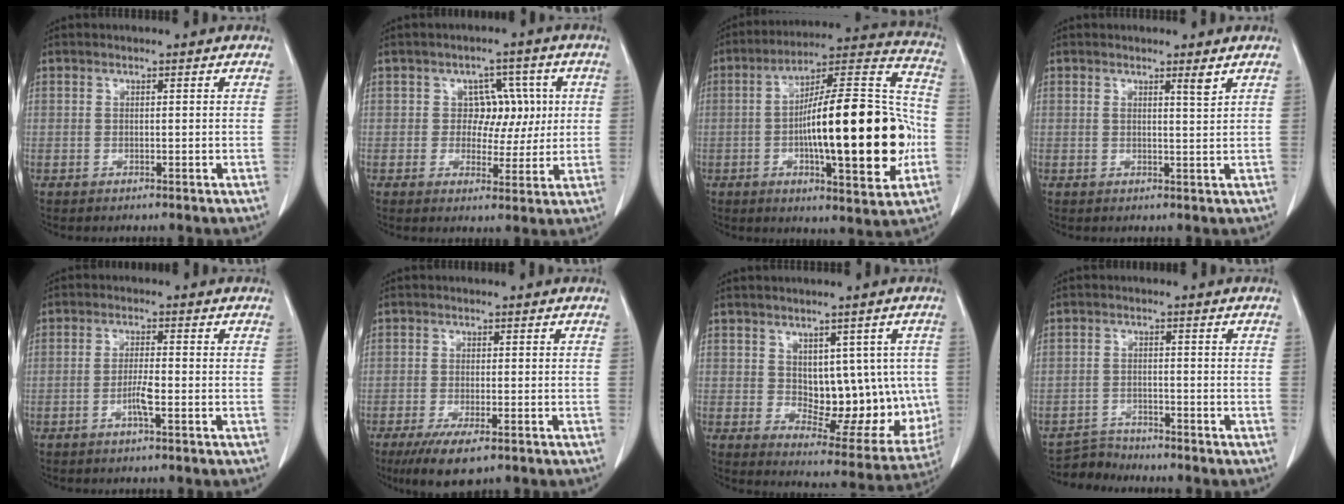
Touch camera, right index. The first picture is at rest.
{"total": 5.6, "force": [0.9, 4.6, 3.0], "torque": [-0.022, 0.015, 0.015]}
{"total": 24.6, "force": [-3.6, 5.0, 23.8], "torque": [-0.340, 0.022, -0.052]}
{"total": 1.8, "force": [1.3, -0.3, 1.3], "torque": [-0.021, -0.009, 0.019]}
{"total": 3.2, "force": [-1.2, 0.2, 3.0], "torque": [-0.058, -0.002, -0.024]}
{"total": 6.1, "force": [-3.8, 1.7, 4.4], "torque": [-0.076, -0.014, -0.060]}
{"total": 13.7, "force": [1.1, 7.3, 11.5], "torque": [-0.139, 0.004, 0.039]}
{"total": 3.5, "force": [-3.3, 0.3, -0.9], "torque": [0.017, -0.009, -0.060]}